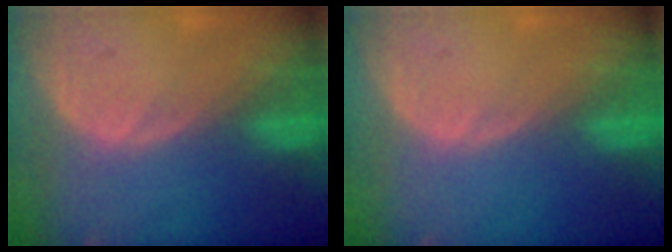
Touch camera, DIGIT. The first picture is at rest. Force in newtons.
{"total": 0.0}